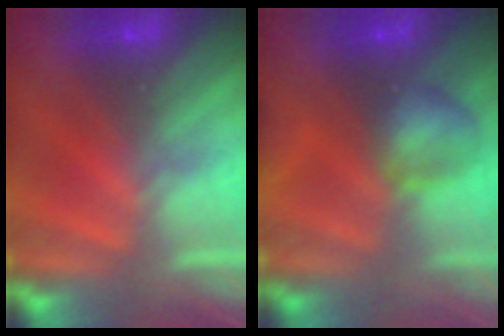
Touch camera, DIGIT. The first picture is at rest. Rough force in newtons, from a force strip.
{"total": 8.9}